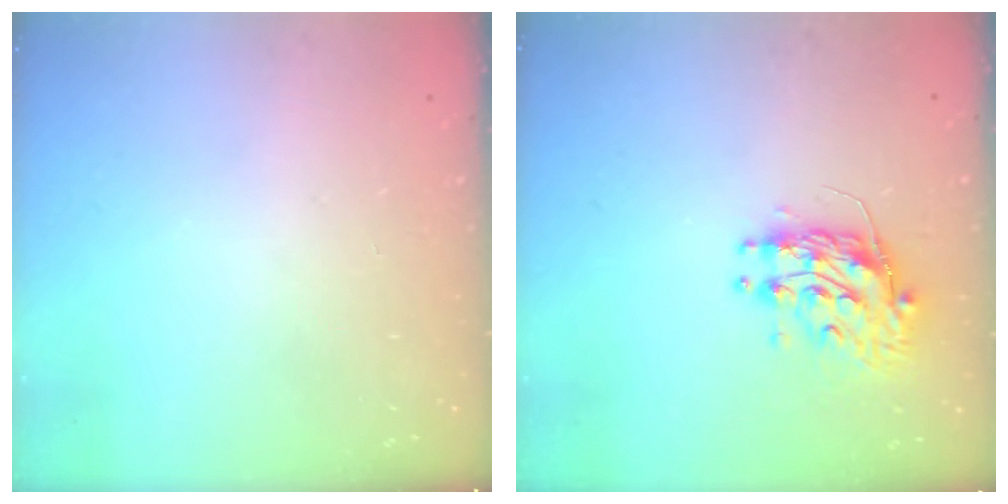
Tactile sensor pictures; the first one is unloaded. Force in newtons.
{"total": 10.4, "press": 10.4, "slide": 0.9}